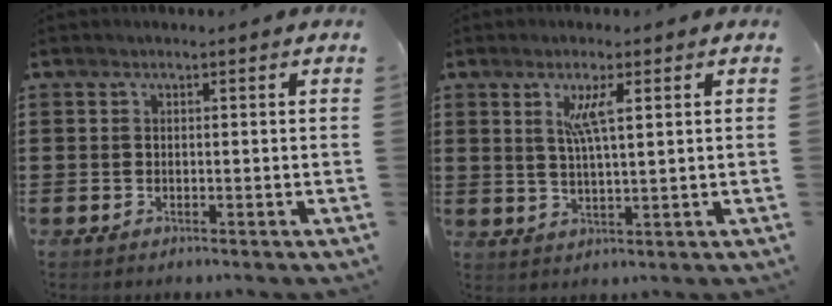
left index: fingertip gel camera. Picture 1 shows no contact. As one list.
[{"total": 4.4, "force": [1.9, 0.7, 3.9], "torque": [-0.082, 0.003, 0.031]}]